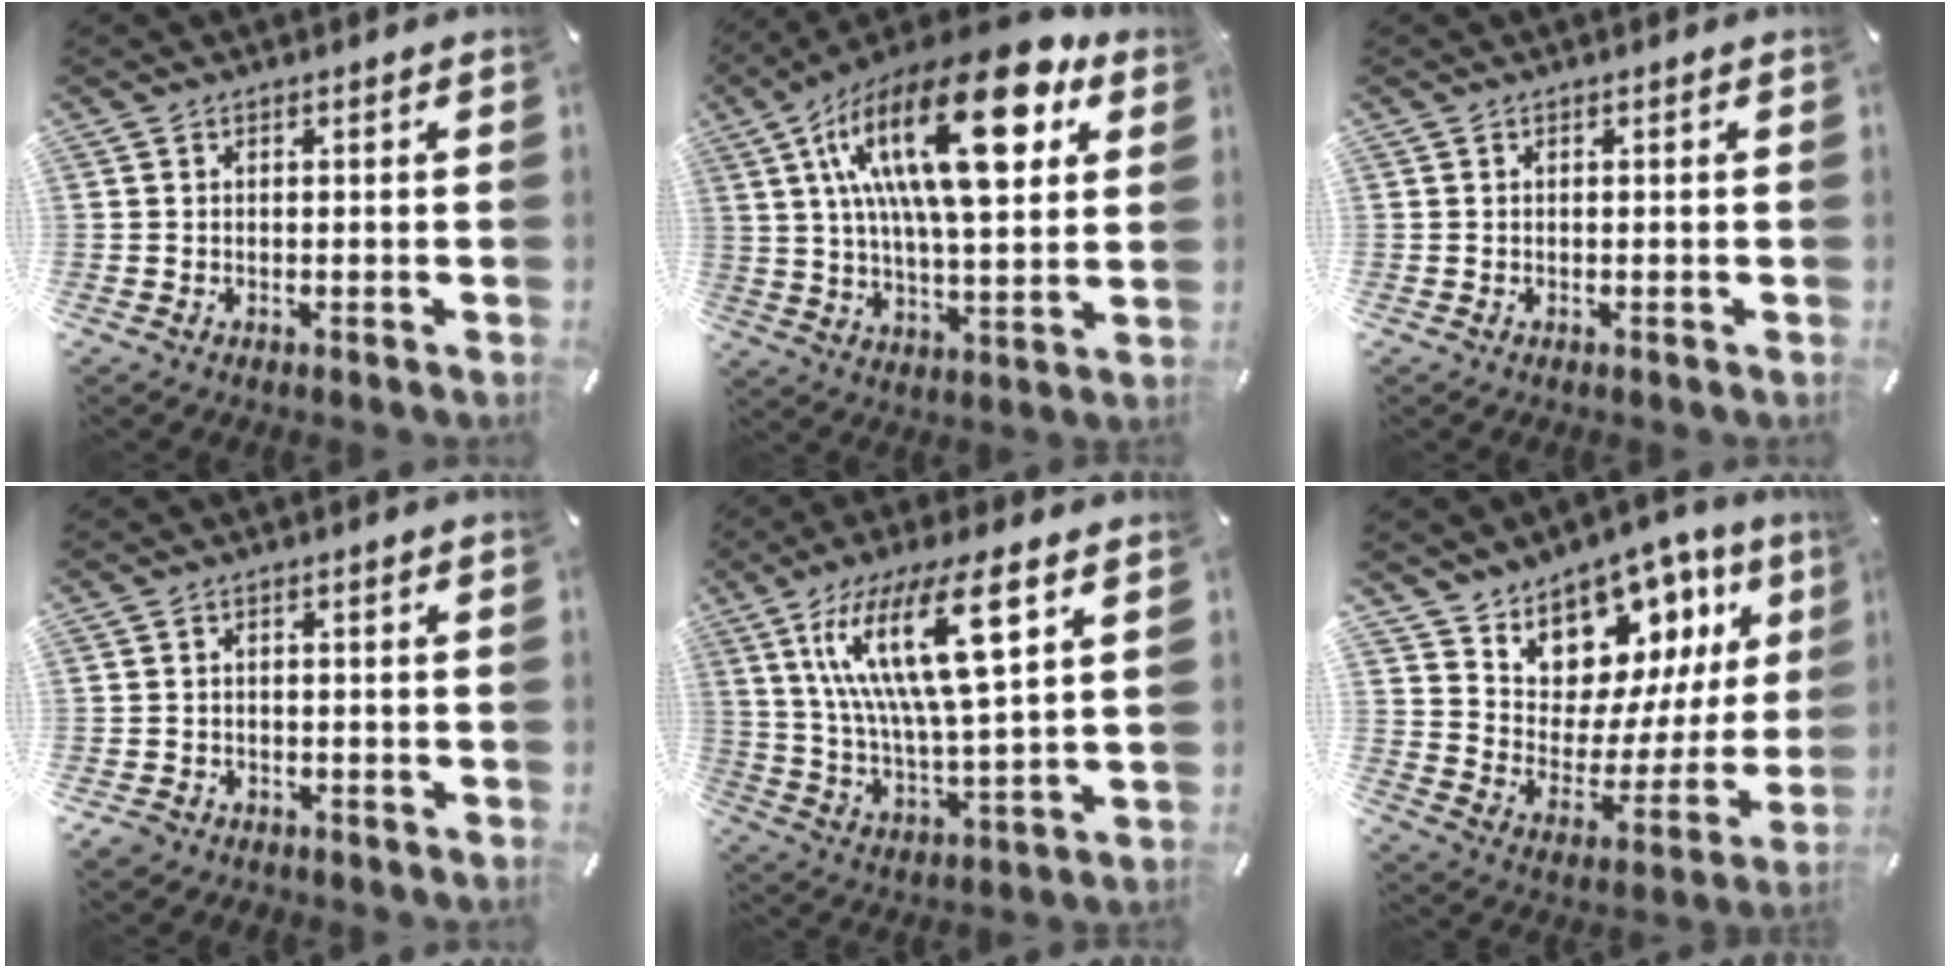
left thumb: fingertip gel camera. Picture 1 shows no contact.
{"total": 27.6, "force": [11.1, 10.7, 22.9], "torque": [-0.401, -0.043, 0.170]}
{"total": 0.0}
{"total": 2.4, "force": [-1.6, 1.7, 0.6], "torque": [-0.018, 0.008, -0.037]}
{"total": 19.1, "force": [8.9, 5.1, 16.2], "torque": [-0.335, -0.018, 0.135]}
{"total": 11.7, "force": [9.2, 7.0, 1.6], "torque": [-0.032, -0.111, 0.164]}